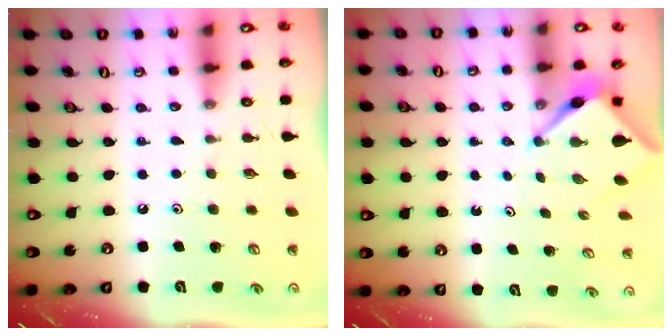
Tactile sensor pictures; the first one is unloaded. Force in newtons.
{"total": 3.9, "press": 3.9, "slide": 0.3}